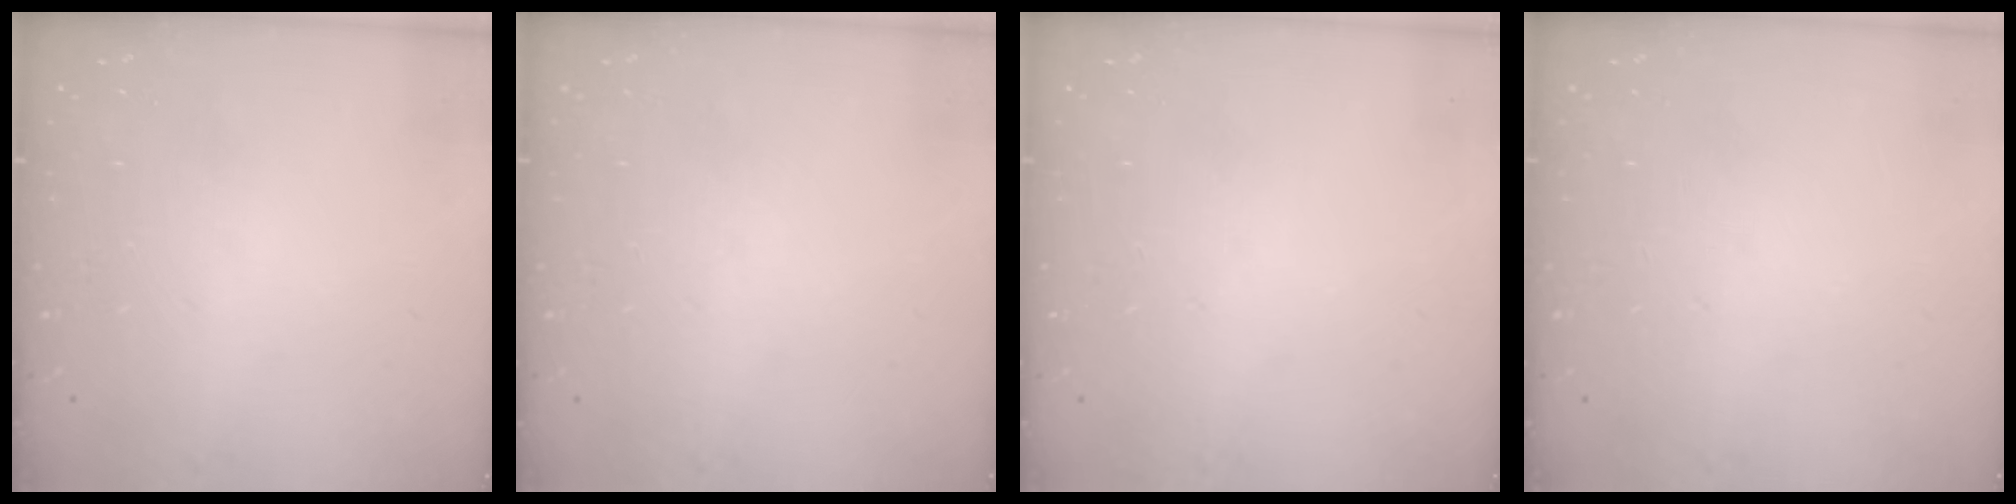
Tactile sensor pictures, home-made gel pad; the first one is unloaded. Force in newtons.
{"total": 0.0}
{"total": 0.0}
{"total": 0.0}